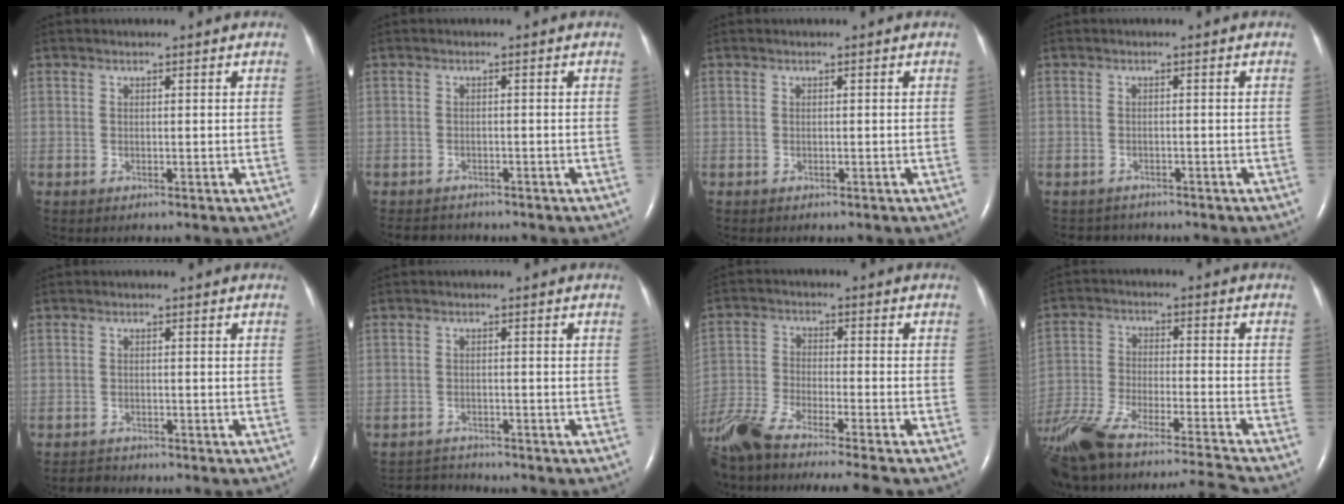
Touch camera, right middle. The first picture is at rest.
{"total": 3.9, "force": [-3.6, 1.4, 0.6], "torque": [-0.010, -0.008, -0.053]}
{"total": 0.0}
{"total": 2.7, "force": [-2.4, 1.1, -0.3], "torque": [-0.001, -0.003, -0.037]}
{"total": 1.7, "force": [-1.6, 0.4, -0.4], "torque": [0.002, -0.006, -0.027]}
{"total": 3.4, "force": [-3.3, 0.3, -0.7], "torque": [0.007, -0.014, -0.056]}
{"total": 18.3, "force": [-15.7, 0.1, 9.3], "torque": [-0.203, -0.037, -0.275]}
{"total": 23.4, "force": [-20.4, -0.3, 11.5], "torque": [-0.228, -0.039, -0.337]}